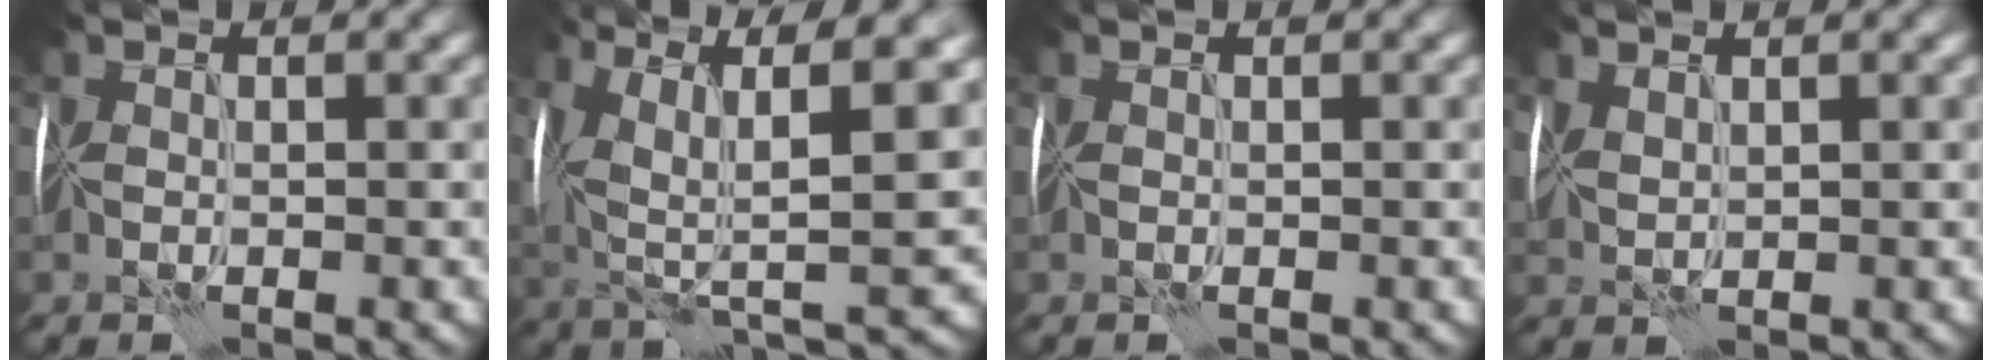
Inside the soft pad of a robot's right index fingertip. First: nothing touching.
{"total": 11.0, "force": [3.7, 3.4, 9.7], "torque": [-0.196, 0.012, 0.069]}
{"total": 0.0}
{"total": 1.5, "force": [1.2, 0.5, 0.8], "torque": [-0.024, 0.006, 0.029]}